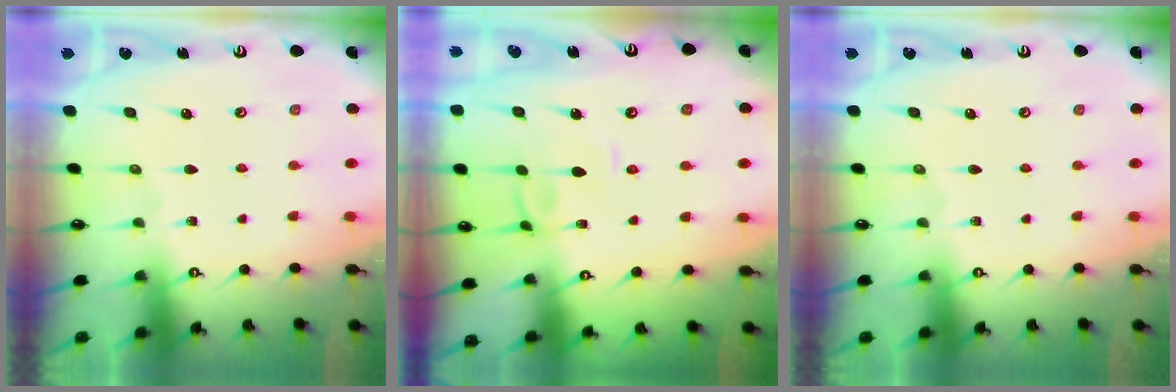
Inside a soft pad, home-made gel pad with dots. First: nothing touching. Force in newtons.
{"total": 2.9, "press": 2.9, "slide": 0.2}
{"total": 0.0}